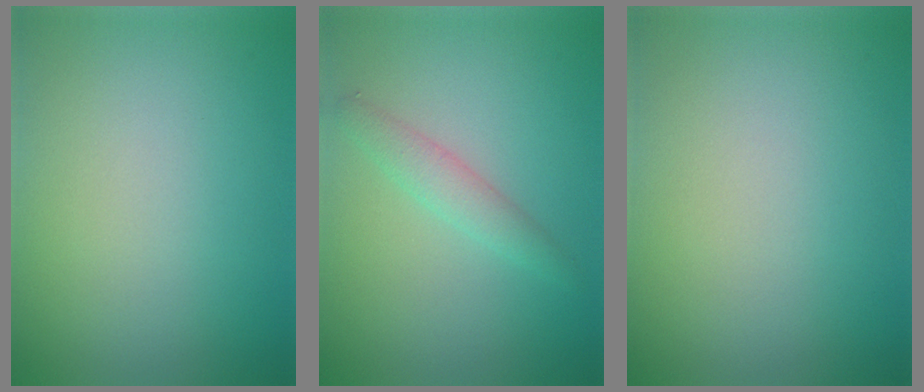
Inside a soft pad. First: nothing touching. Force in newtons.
{"total": 2.0, "press": 2.0, "slide": 0.1}
{"total": 0.0}